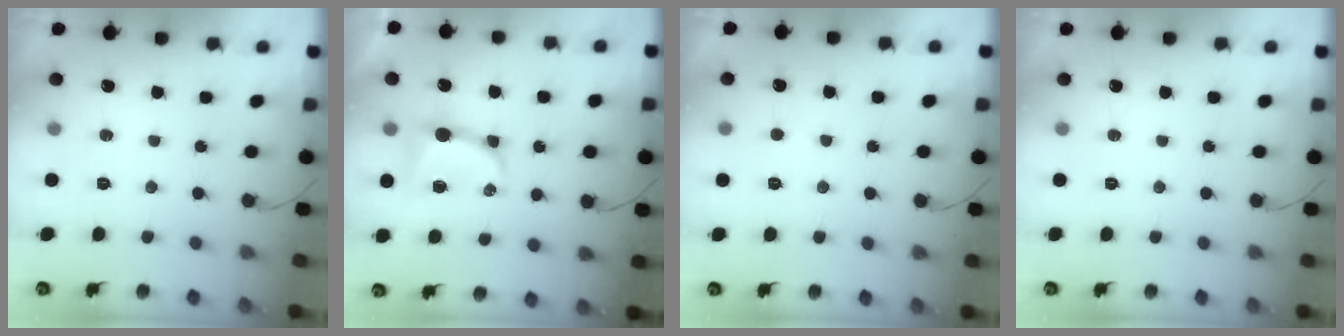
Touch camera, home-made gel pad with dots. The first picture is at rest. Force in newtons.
{"total": 8.5, "press": 8.5, "slide": 1.0}
{"total": 2.3, "press": 2.3, "slide": 0.3}
{"total": 0.0}